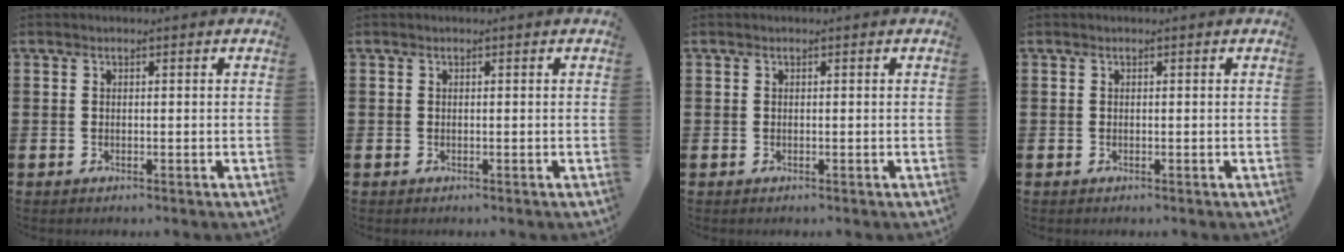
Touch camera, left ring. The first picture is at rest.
{"total": 0.0}
{"total": 0.0}
{"total": 0.0}